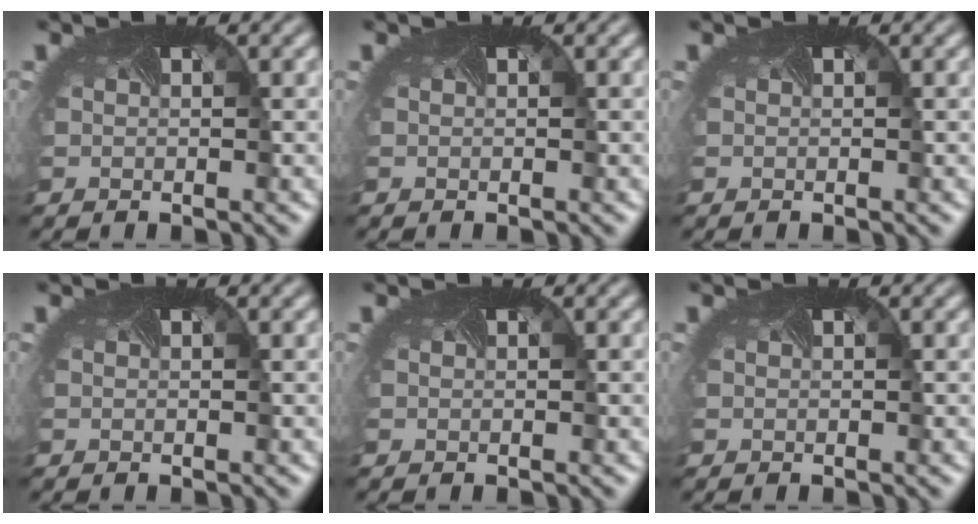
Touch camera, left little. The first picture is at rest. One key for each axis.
{"total": 0.0}
{"total": 0.0}
{"total": 0.0}
{"total": 0.0}
{"total": 0.0}